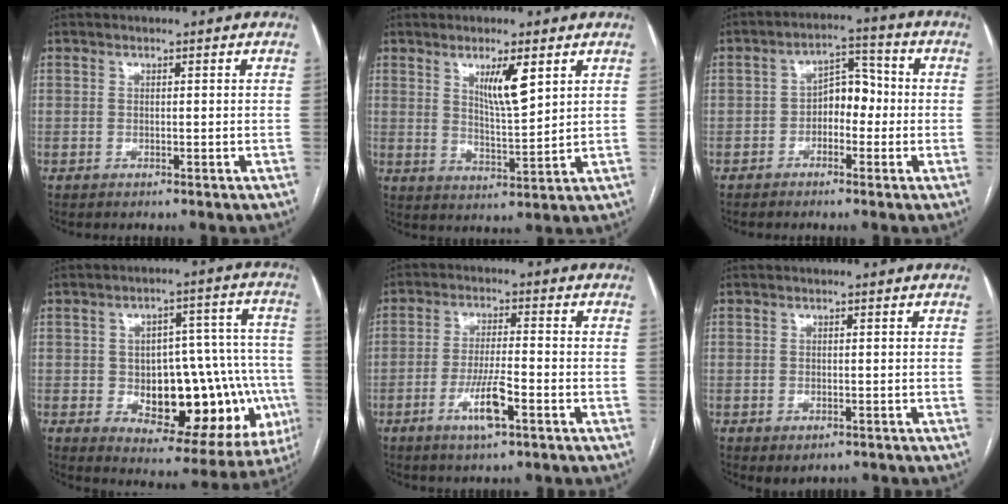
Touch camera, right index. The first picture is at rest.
{"total": 6.6, "force": [3.2, 1.0, 5.7], "torque": [-0.100, -0.011, 0.060]}
{"total": 5.8, "force": [-1.2, 3.4, 4.5], "torque": [-0.068, 0.028, -0.023]}
{"total": 21.4, "force": [-4.4, 10.2, 18.3], "torque": [-0.188, 0.042, -0.028]}
{"total": 6.8, "force": [-3.2, 0.8, 6.0], "torque": [-0.116, -0.006, -0.055]}
{"total": 2.1, "force": [-1.0, 1.3, 1.3], "torque": [-0.016, -0.001, 0.000]}